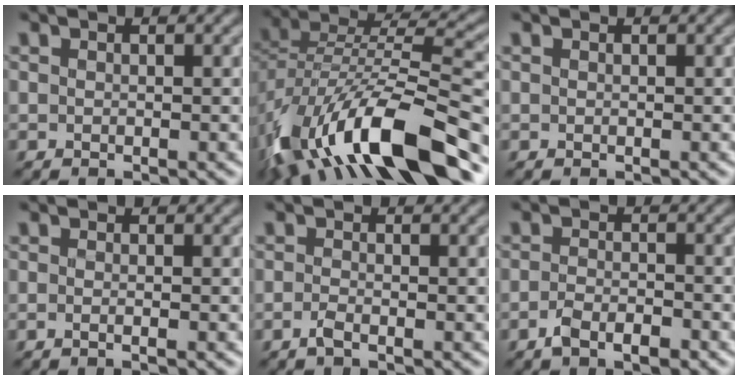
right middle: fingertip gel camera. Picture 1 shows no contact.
{"total": 14.9, "force": [-8.4, 6.5, 10.6], "torque": [-0.211, 0.016, -0.138]}
{"total": 0.0}
{"total": 1.1, "force": [-0.1, 0.5, 1.0], "torque": [-0.002, -0.006, -0.015]}
{"total": 0.8, "force": [-0.6, 0.1, 0.5], "torque": [-0.012, 0.004, -0.014]}
{"total": 2.2, "force": [-1.5, 0.8, 1.5], "torque": [-0.034, 0.006, -0.027]}